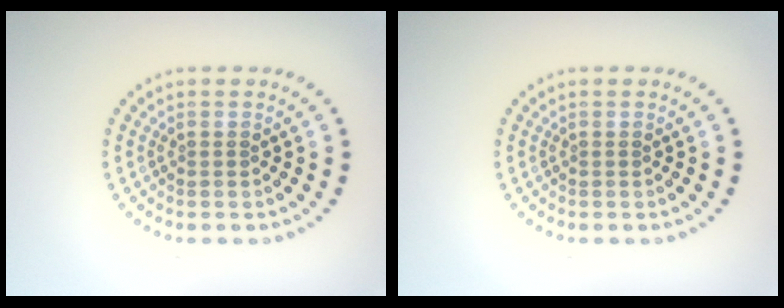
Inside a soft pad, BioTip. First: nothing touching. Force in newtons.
{"total": 0.0}